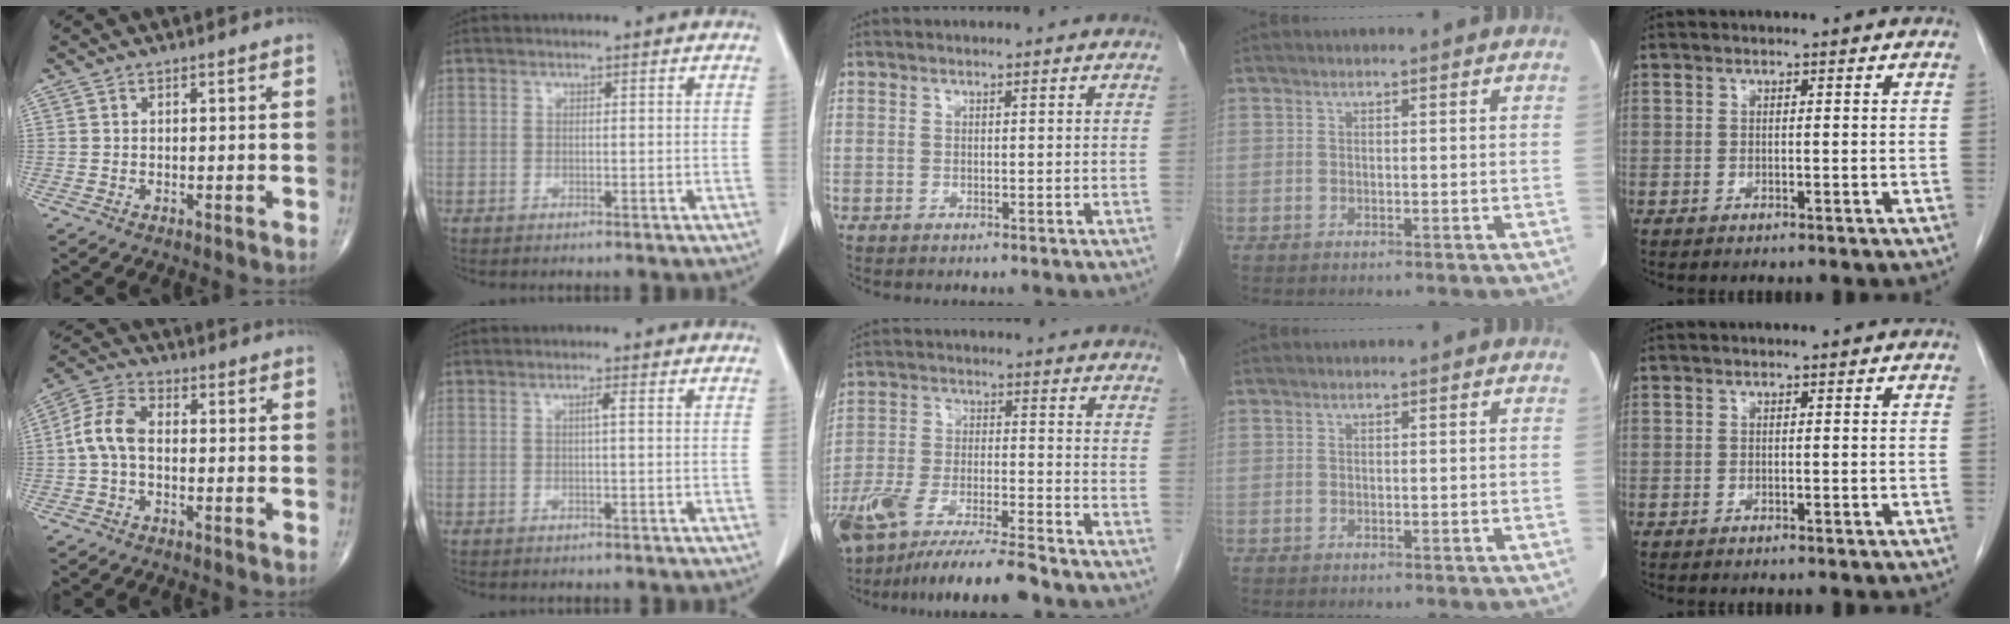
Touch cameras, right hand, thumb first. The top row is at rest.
{"thumb": {"total": 7.2, "force": [-0.7, 4.1, 5.8], "torque": [-0.121, 0.022, -0.025]}, "index": {"total": 1.1, "force": [0.1, 0.0, 1.1], "torque": [-0.022, 0.003, 0.003]}, "middle": {"total": 14.0, "force": [-11.5, 1.0, 8.0], "torque": [-0.152, -0.032, -0.201]}}